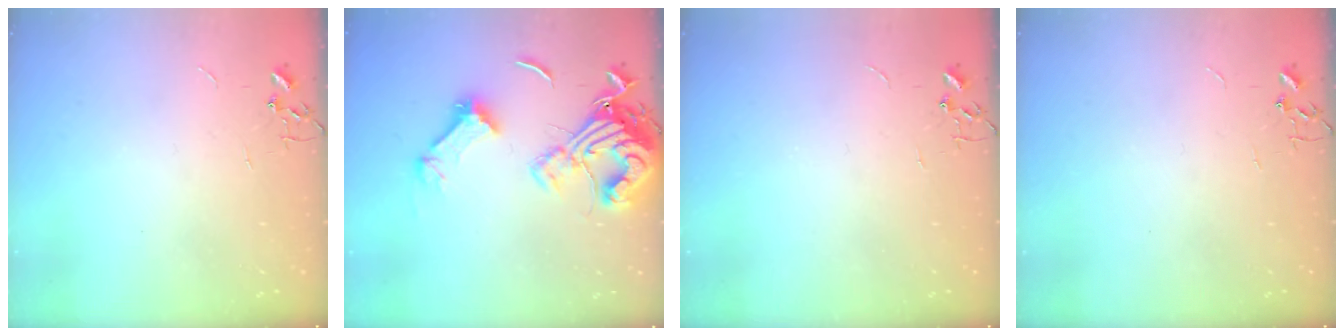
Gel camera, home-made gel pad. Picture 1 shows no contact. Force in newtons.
{"total": 18.4, "press": 18.3, "slide": 1.9}
{"total": 0.0}
{"total": 0.0}